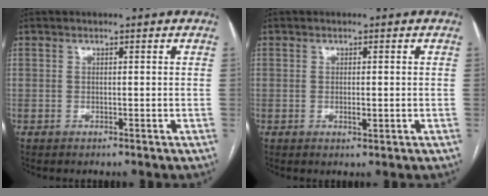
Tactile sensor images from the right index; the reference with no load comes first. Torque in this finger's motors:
{"motor_torque": [0.08, 0.14, 0.01, 0.00]}